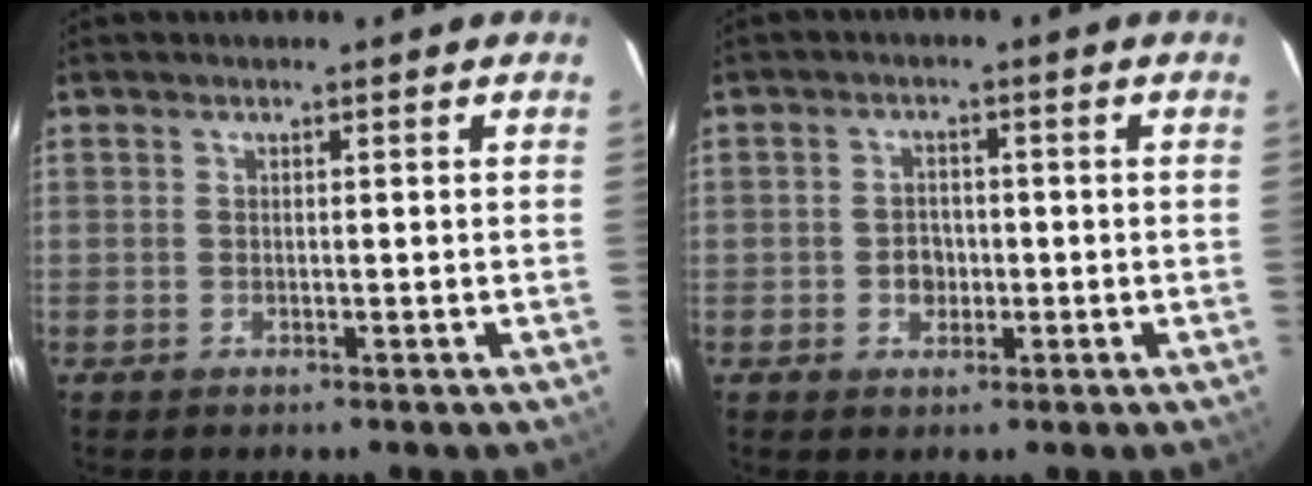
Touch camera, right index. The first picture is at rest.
{"total": 3.3, "force": [-0.8, 2.8, 1.4], "torque": [-0.028, 0.008, -0.008]}